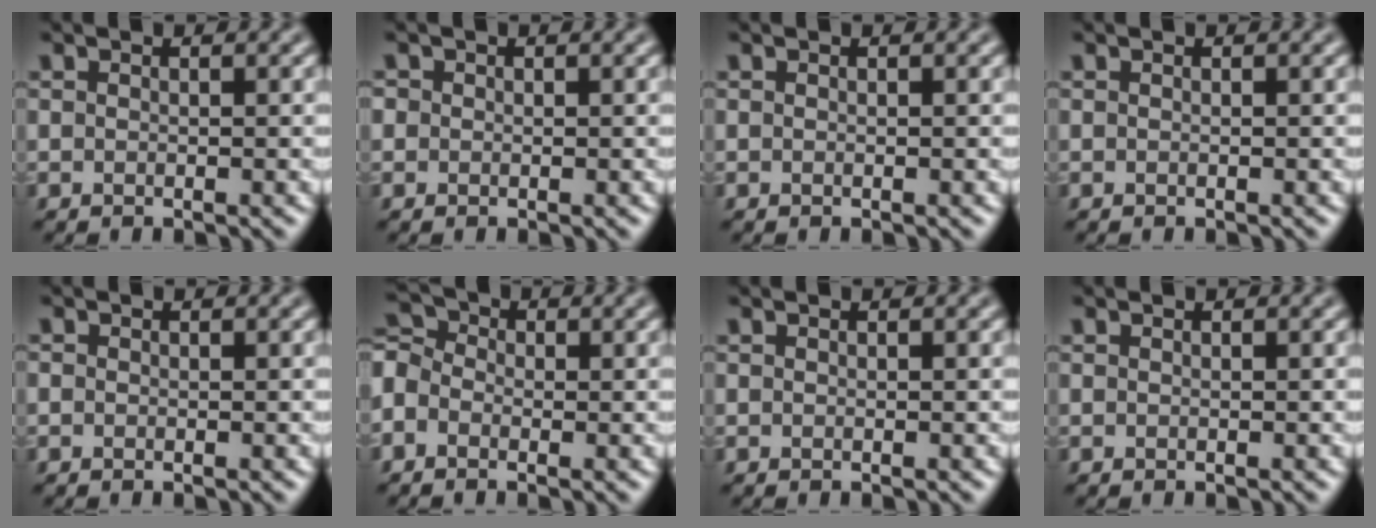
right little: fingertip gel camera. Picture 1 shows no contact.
{"total": 0.6, "force": [0.1, 0.6, 0.1], "torque": [0.004, -0.002, -0.003]}
{"total": 0.0}
{"total": 0.0}
{"total": 0.0}
{"total": 3.8, "force": [-1.3, 3.0, 2.0], "torque": [-0.048, 0.011, -0.031]}
{"total": 0.0}
{"total": 0.0}